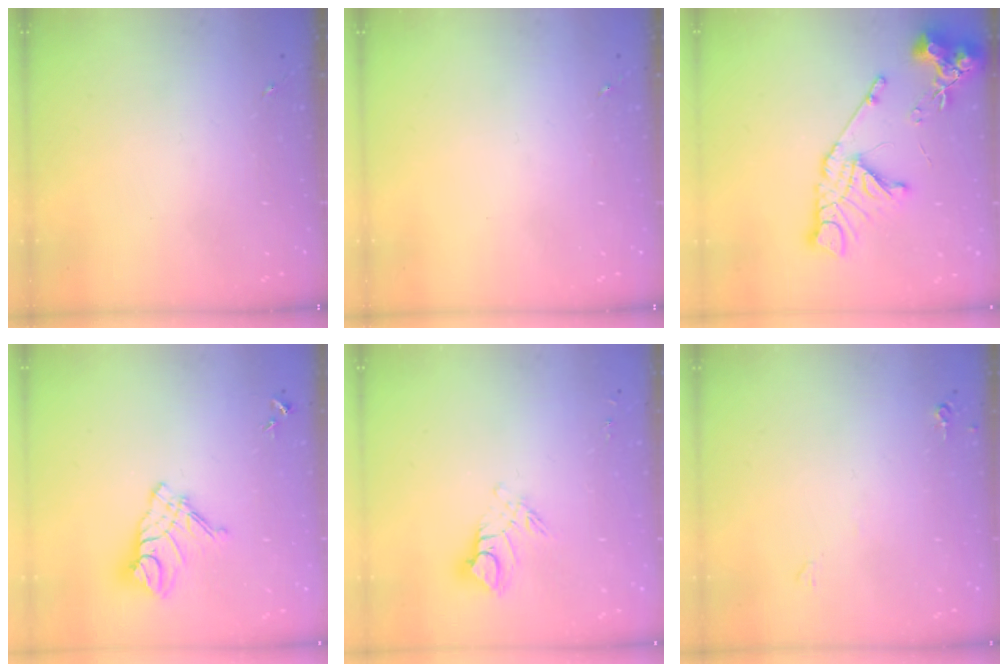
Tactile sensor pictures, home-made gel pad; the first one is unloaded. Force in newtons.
{"total": 0.0}
{"total": 16.4, "press": 16.3, "slide": 1.9}
{"total": 12.6, "press": 12.5, "slide": 1.3}
{"total": 10.0, "press": 9.9, "slide": 1.0}
{"total": 3.8, "press": 3.8, "slide": 0.6}